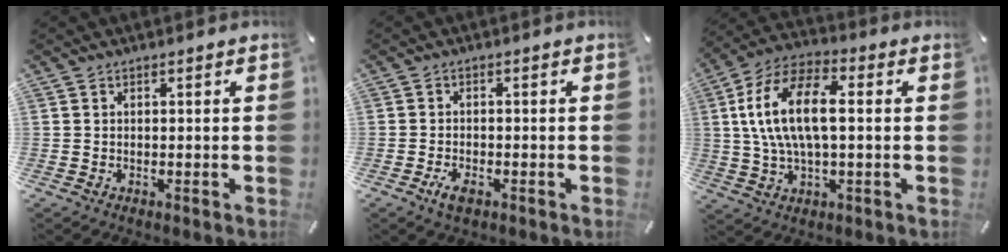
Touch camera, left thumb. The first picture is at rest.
{"total": 3.1, "force": [-1.7, 1.5, 2.1], "torque": [-0.047, 0.002, -0.032]}
{"total": 15.0, "force": [1.6, 7.3, 13.0], "torque": [-0.277, 0.004, 0.026]}